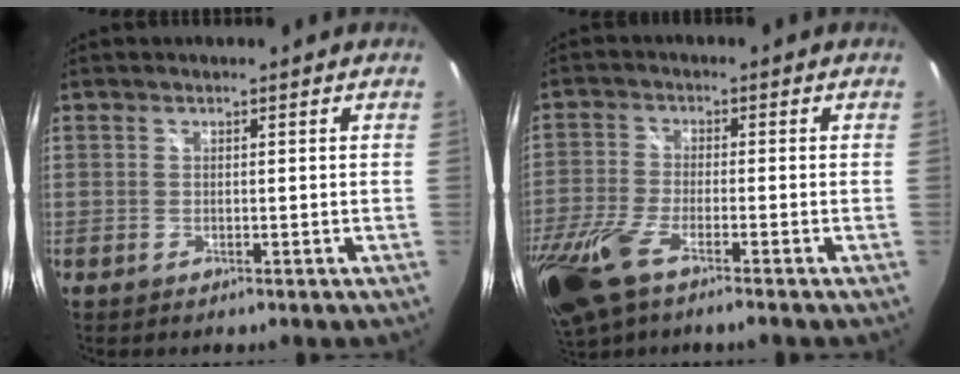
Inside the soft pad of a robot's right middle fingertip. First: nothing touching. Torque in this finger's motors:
{"motor_torque": [1.51, -0.63, 0.61, 0.21]}